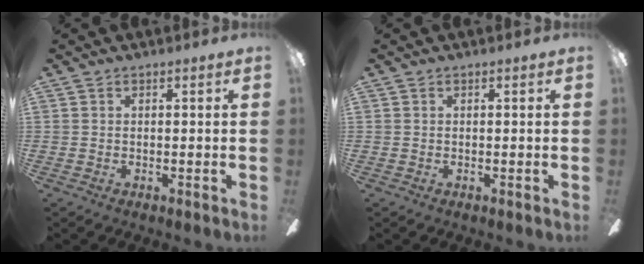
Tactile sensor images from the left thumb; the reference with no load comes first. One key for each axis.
{"total": 0.0}